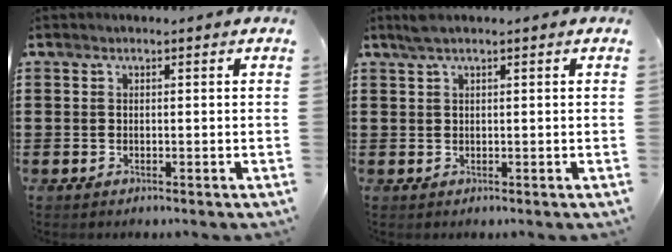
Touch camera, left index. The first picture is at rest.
{"total": 1.4, "force": [0.8, 0.0, 1.2], "torque": [-0.024, 0.001, 0.015]}